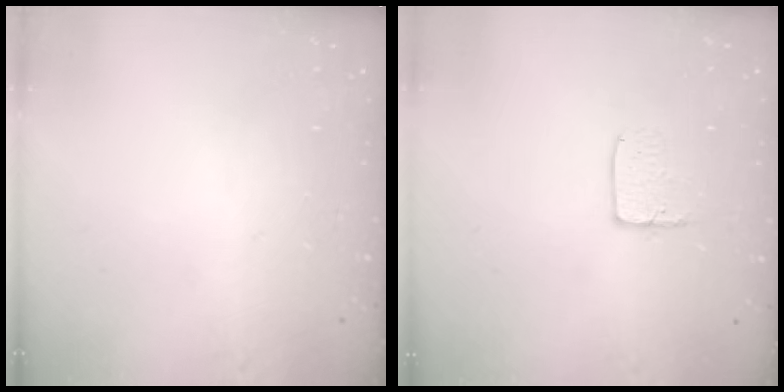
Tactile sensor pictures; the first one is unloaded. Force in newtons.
{"total": 5.8, "press": 5.8, "slide": 0.4}